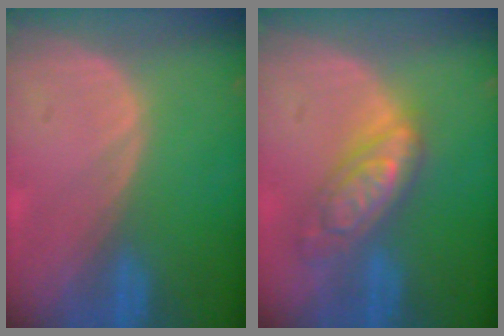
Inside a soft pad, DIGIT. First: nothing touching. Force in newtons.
{"total": 7.4, "press": 7.4, "slide": 0.5}